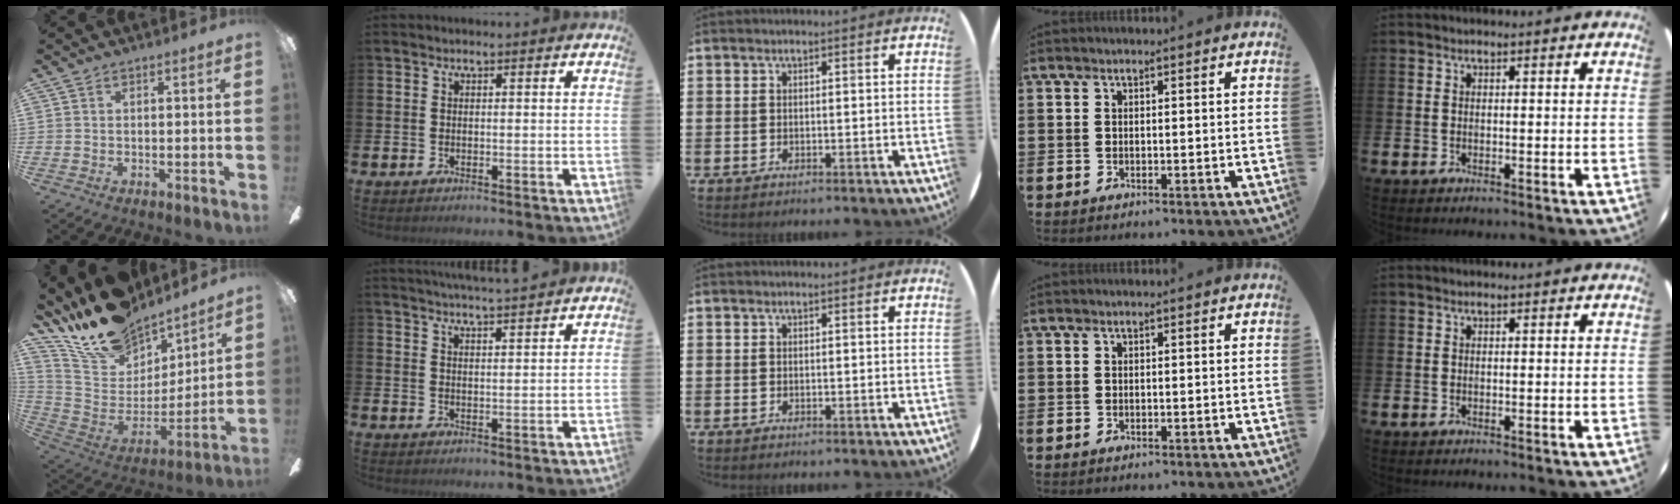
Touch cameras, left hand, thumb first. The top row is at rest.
{"thumb": {"total": 18.1, "force": [15.8, 7.3, 5.2], "torque": [-0.120, -0.120, 0.286]}, "index": {"total": 3.8, "force": [3.8, -0.6, 0.1], "torque": [-0.003, -0.022, 0.067]}}